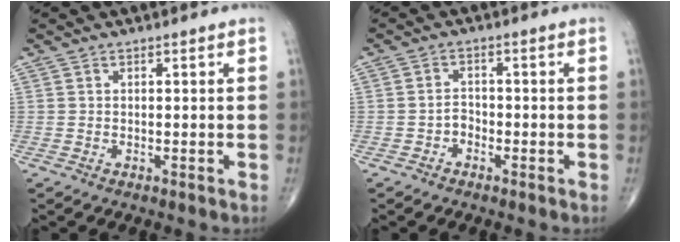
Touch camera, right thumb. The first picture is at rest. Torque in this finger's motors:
{"motor_torque": [-0.11, 0.04, 0.12, 0.11, 0.00]}